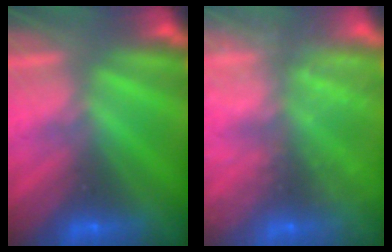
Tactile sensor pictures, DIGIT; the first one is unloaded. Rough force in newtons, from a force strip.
{"total": 7.7}